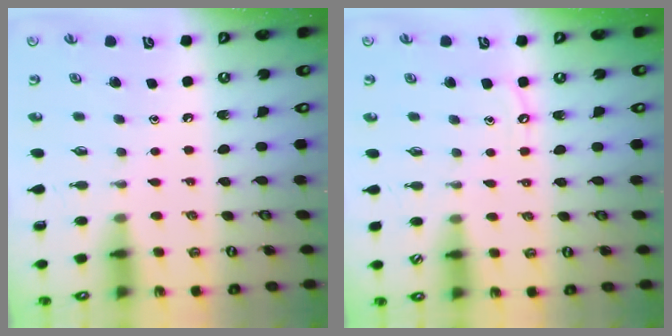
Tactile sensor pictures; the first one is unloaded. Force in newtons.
{"total": 4.5, "press": 4.4, "slide": 0.6}